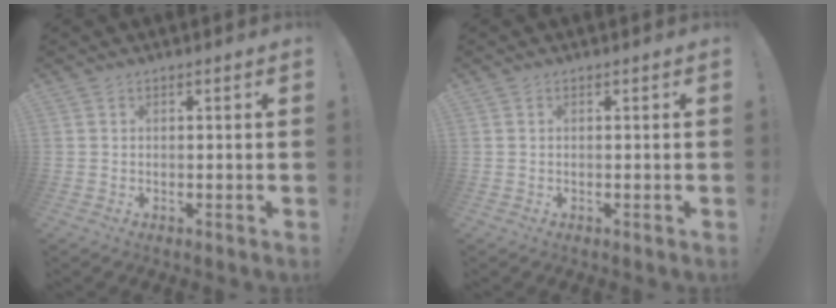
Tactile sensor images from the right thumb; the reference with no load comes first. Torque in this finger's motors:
{"motor_torque": [-0.04, 0.22, 0.07, -0.15, 0.00]}